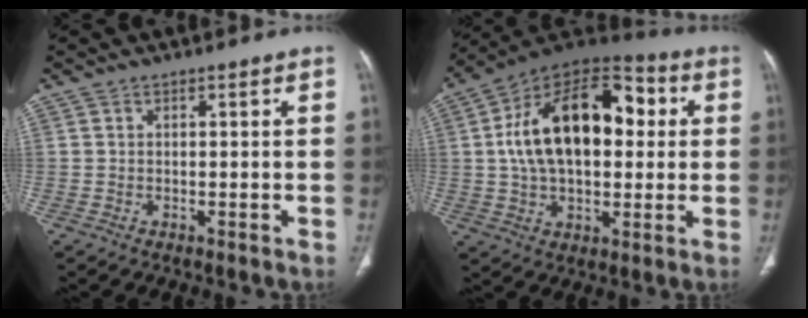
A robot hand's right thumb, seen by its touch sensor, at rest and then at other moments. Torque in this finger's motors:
{"motor_torque": [1.72, 3.29, 2.09, -0.34, 0.22]}